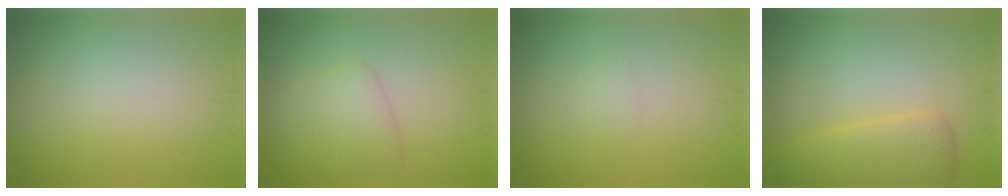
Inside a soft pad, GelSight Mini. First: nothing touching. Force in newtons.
{"total": 3.0, "press": 3.0, "slide": 0.2}
{"total": 0.5, "press": 0.5, "slide": 0.1}
{"total": 4.0, "press": 4.0, "slide": 0.3}